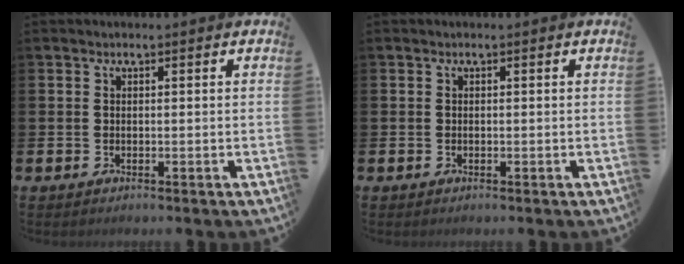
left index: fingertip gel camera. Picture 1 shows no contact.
{"total": 0.0}